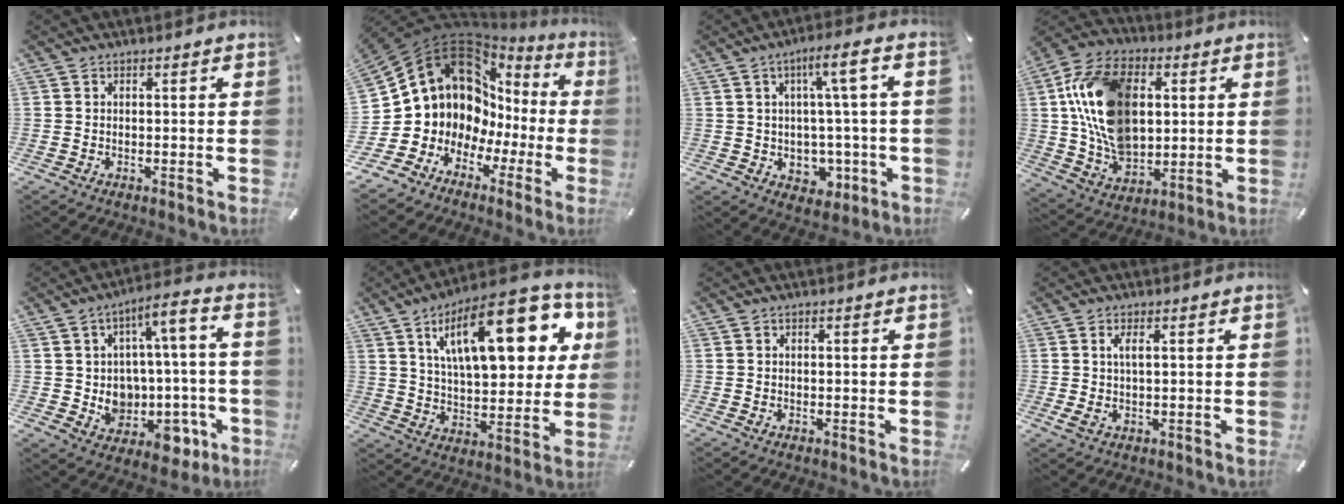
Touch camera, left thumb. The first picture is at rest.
{"total": 13.8, "force": [5.7, 11.4, 5.3], "torque": [-0.112, -0.077, 0.115]}
{"total": 9.5, "force": [1.5, 5.2, 7.9], "torque": [-0.105, -0.008, 0.021]}
{"total": 20.5, "force": [4.0, 14.2, 14.2], "torque": [-0.302, 0.002, 0.075]}
{"total": 10.8, "force": [-0.1, 8.3, 6.9], "torque": [-0.075, -0.017, 0.006]}
{"total": 24.7, "force": [10.3, 10.6, 19.8], "torque": [-0.308, -0.032, 0.157]}
{"total": 0.0}
{"total": 3.6, "force": [0.9, 1.0, 3.3], "torque": [-0.074, -0.003, 0.013]}